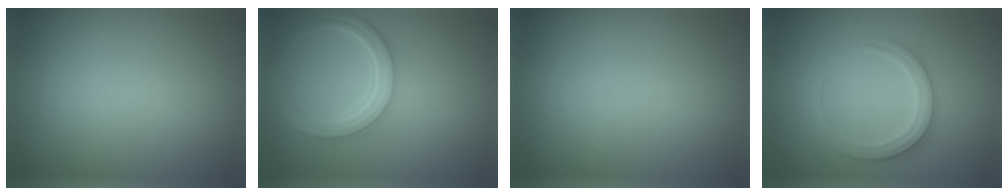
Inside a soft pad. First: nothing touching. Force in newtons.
{"total": 4.4, "press": 3.6, "slide": 2.6}
{"total": 0.0}
{"total": 2.8, "press": 2.6, "slide": 0.9}